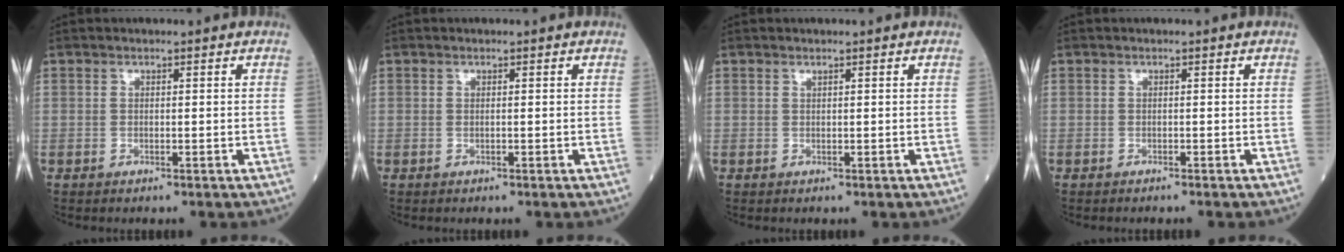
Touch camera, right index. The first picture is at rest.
{"total": 0.0}
{"total": 0.0}
{"total": 1.1, "force": [-1.0, -0.1, 0.5], "torque": [-0.006, 0.001, -0.013]}